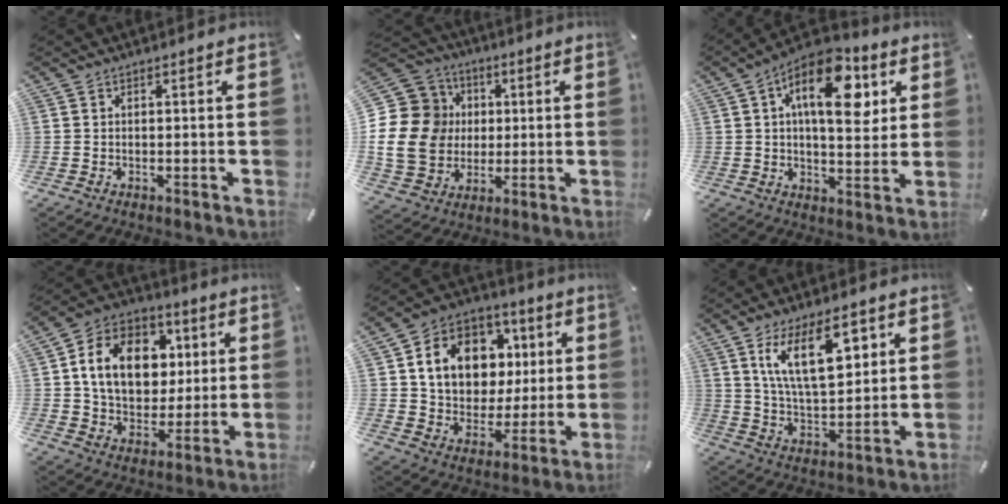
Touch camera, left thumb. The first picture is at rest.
{"total": 17.7, "force": [-0.5, 15.8, 7.8], "torque": [-0.171, 0.005, -0.008]}
{"total": 16.3, "force": [6.3, 8.2, 12.5], "torque": [-0.183, -0.013, 0.102]}
{"total": 16.6, "force": [3.5, 13.0, 9.8], "torque": [-0.174, 0.006, 0.067]}
{"total": 14.9, "force": [4.0, 12.3, 7.4], "torque": [-0.119, -0.004, 0.081]}
{"total": 15.9, "force": [7.7, 7.3, 11.8], "torque": [-0.216, -0.016, 0.130]}